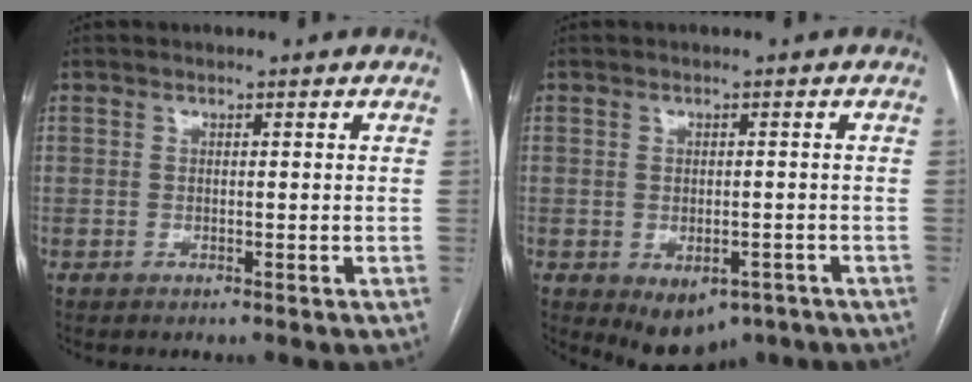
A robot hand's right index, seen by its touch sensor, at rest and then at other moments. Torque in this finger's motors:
{"motor_torque": [0.97, -0.32, 0.43, 0.08]}